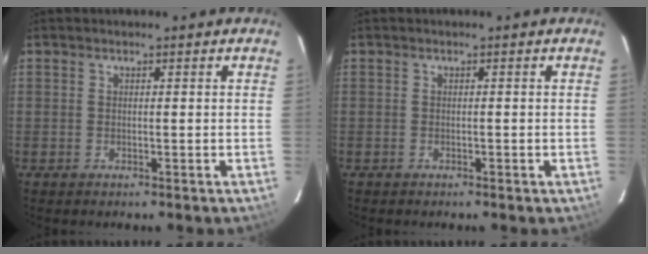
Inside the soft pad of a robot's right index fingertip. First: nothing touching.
{"total": 0.6, "force": [-0.5, 0.3, 0.1], "torque": [-0.003, 0.002, -0.005]}